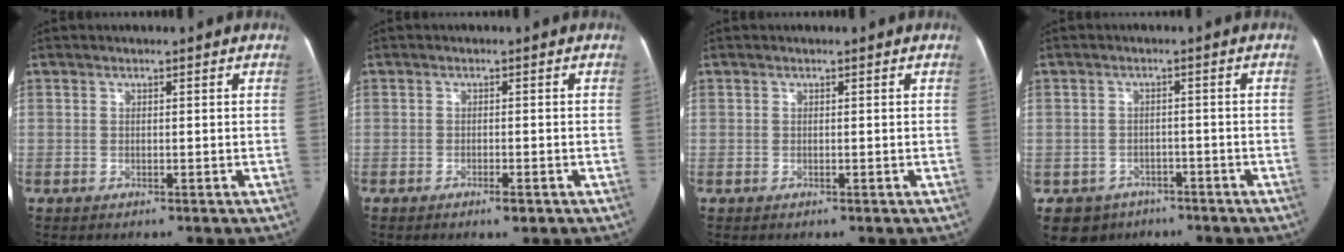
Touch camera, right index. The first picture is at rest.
{"total": 1.8, "force": [-1.1, 0.3, 1.3], "torque": [-0.022, -0.002, -0.015]}
{"total": 0.0}
{"total": 5.4, "force": [-3.1, 4.4, 0.2], "torque": [-0.003, 0.012, -0.040]}